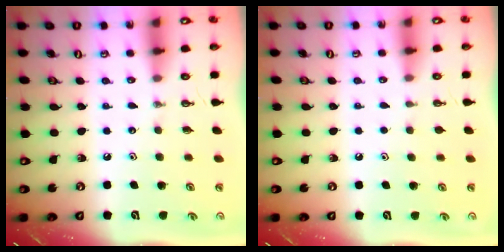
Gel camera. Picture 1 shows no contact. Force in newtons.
{"total": 1.2, "press": 0.5, "slide": 1.0}